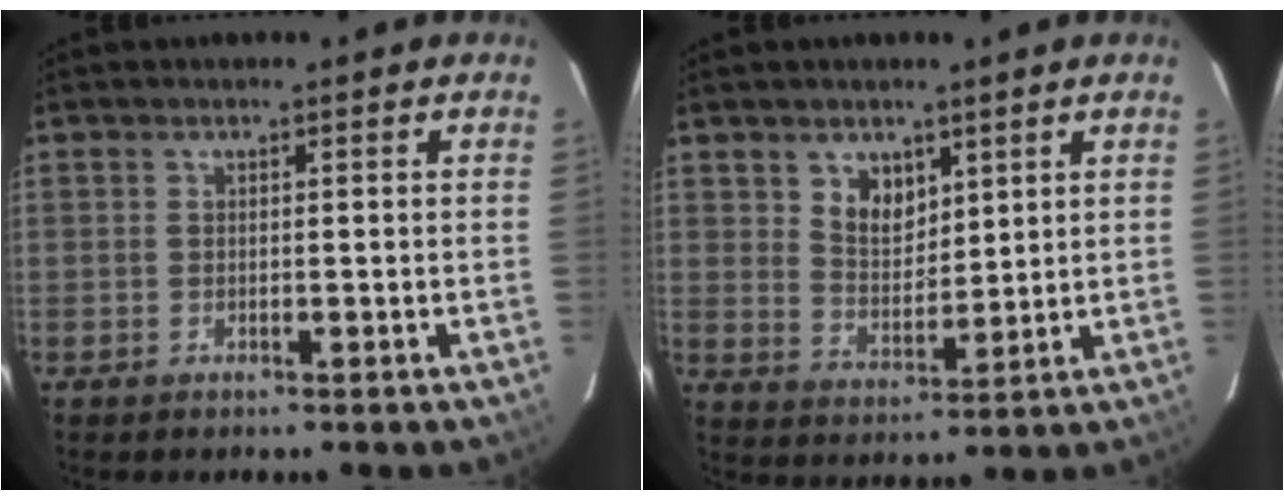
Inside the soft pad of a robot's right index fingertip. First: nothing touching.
{"total": 6.3, "force": [3.5, 4.2, 3.1], "torque": [-0.047, 0.002, 0.073]}